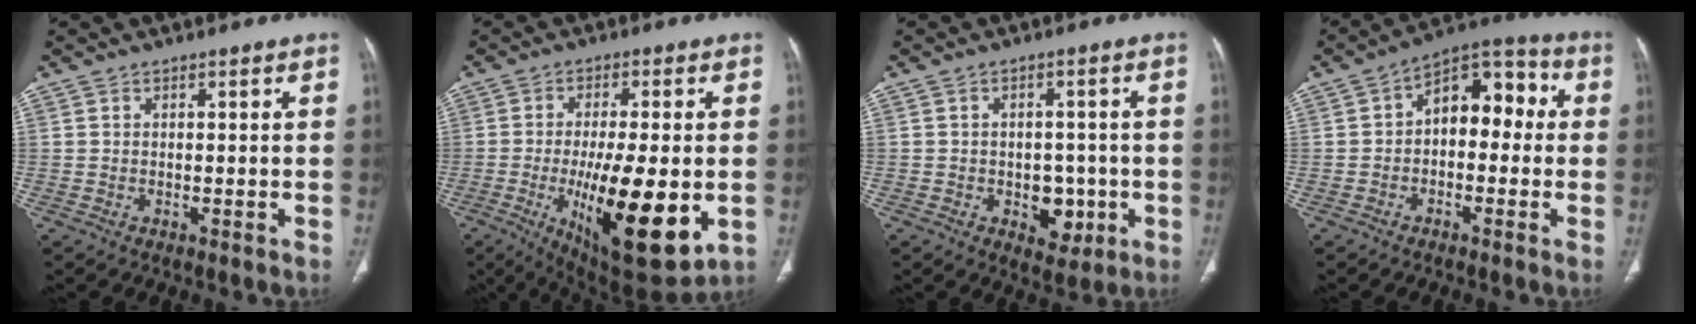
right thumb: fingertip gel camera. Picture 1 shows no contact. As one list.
[{"total": 20.2, "force": [-4.4, 6.5, 18.7], "torque": [-0.291, -0.025, -0.049]}, {"total": 6.4, "force": [-1.7, 4.6, 4.1], "torque": [-0.020, 0.005, -0.014]}, {"total": 11.1, "force": [0.3, 6.9, 8.6], "torque": [-0.085, 0.044, -0.011]}]